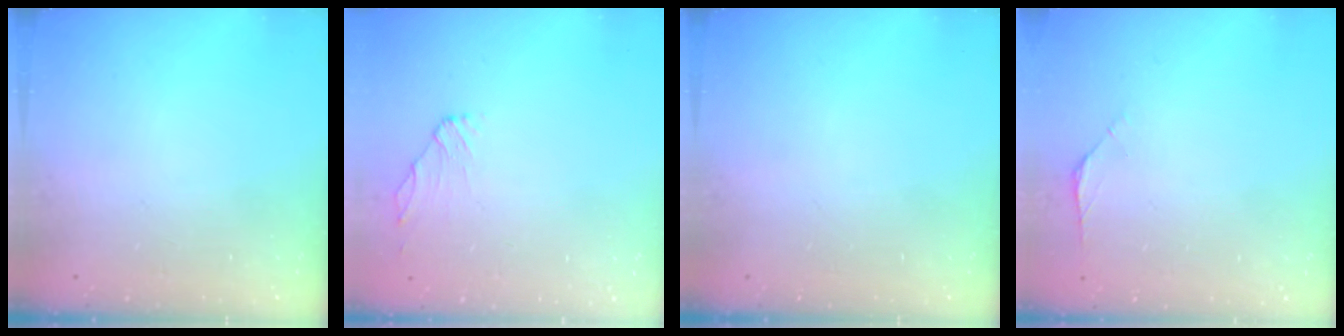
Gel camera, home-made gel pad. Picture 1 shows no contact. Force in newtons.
{"total": 0.6, "press": 0.5, "slide": 0.3}
{"total": 0.0}
{"total": 1.8, "press": 1.7, "slide": 0.6}